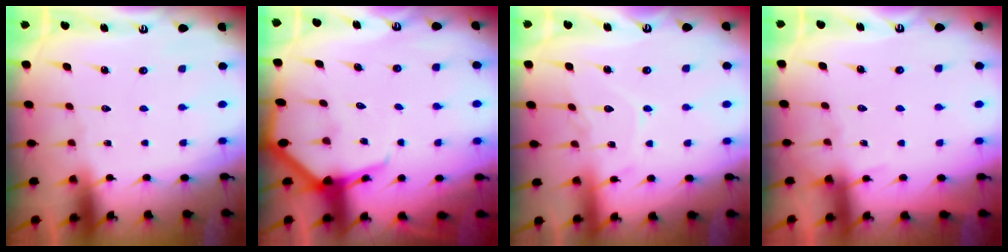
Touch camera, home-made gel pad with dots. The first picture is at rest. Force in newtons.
{"total": 5.7, "press": 5.7, "slide": 0.5}
{"total": 9.0, "press": 9.0, "slide": 0.1}
{"total": 3.8, "press": 3.7, "slide": 0.6}